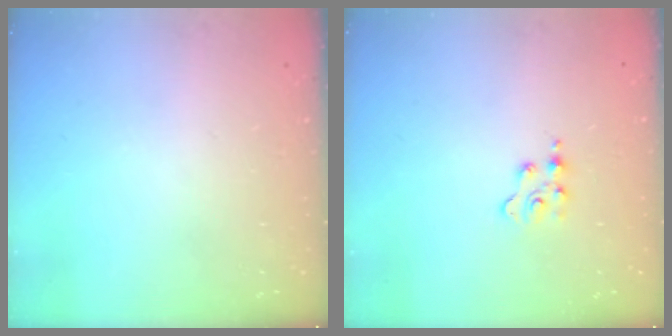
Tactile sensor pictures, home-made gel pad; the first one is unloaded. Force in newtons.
{"total": 2.6, "press": 2.5, "slide": 0.4}